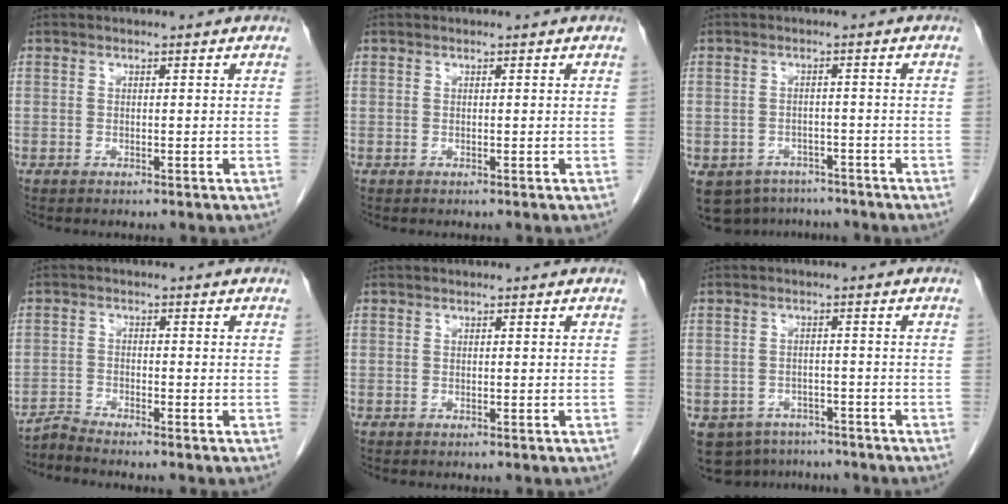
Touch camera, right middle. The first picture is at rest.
{"total": 0.0}
{"total": 8.7, "force": [-6.5, 5.6, 1.7], "torque": [-0.035, 0.002, -0.086]}
{"total": 2.6, "force": [-2.4, -0.8, -0.3], "torque": [0.005, -0.015, -0.051]}
{"total": 0.0}
{"total": 8.0, "force": [-6.1, 5.1, 1.4], "torque": [-0.024, 0.005, -0.081]}